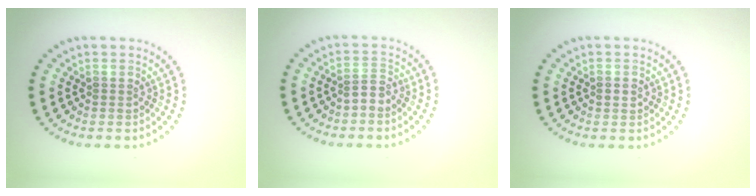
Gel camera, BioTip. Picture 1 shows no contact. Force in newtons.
{"total": 1.7, "press": 1.2, "slide": 1.2}
{"total": 1.1, "press": 1.1, "slide": 0.1}